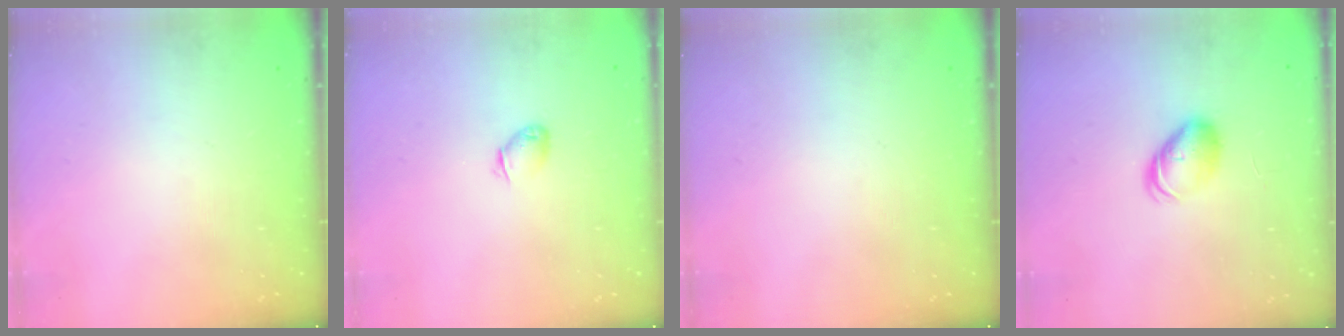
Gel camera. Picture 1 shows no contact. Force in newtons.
{"total": 3.8, "press": 3.7, "slide": 0.5}
{"total": 0.0}
{"total": 8.2, "press": 8.2, "slide": 0.5}